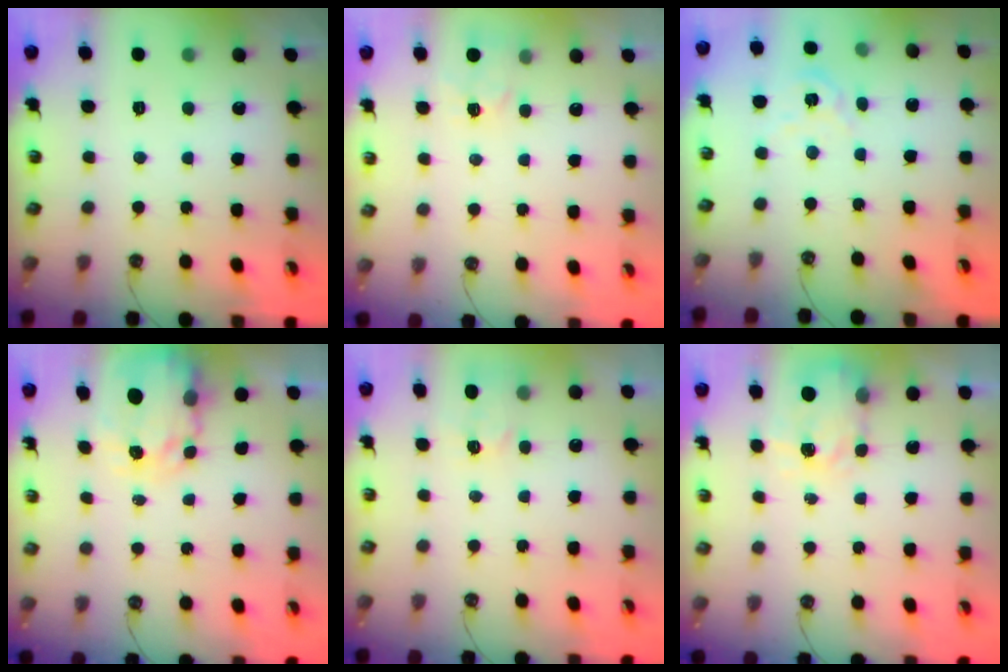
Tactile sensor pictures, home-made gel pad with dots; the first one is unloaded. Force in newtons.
{"total": 4.2, "press": 4.2, "slide": 0.6}
{"total": 4.1, "press": 4.1, "slide": 0.6}
{"total": 3.9, "press": 3.9, "slide": 0.3}
{"total": 3.3, "press": 3.2, "slide": 0.5}
{"total": 3.8, "press": 3.7, "slide": 0.6}